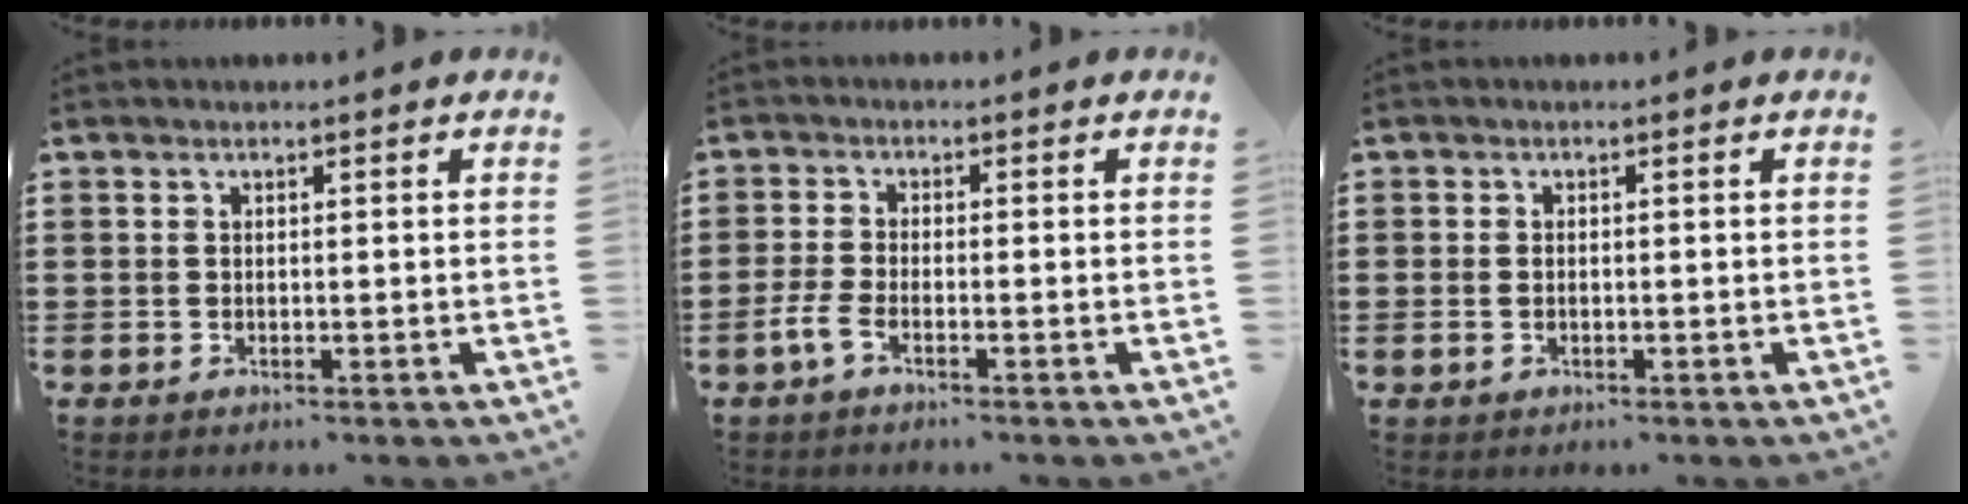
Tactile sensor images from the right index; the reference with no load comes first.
{"total": 3.0, "force": [-1.7, 0.8, 2.3], "torque": [-0.059, -0.008, -0.037]}
{"total": 0.9, "force": [-0.2, 0.6, 0.6], "torque": [-0.013, 0.004, -0.006]}